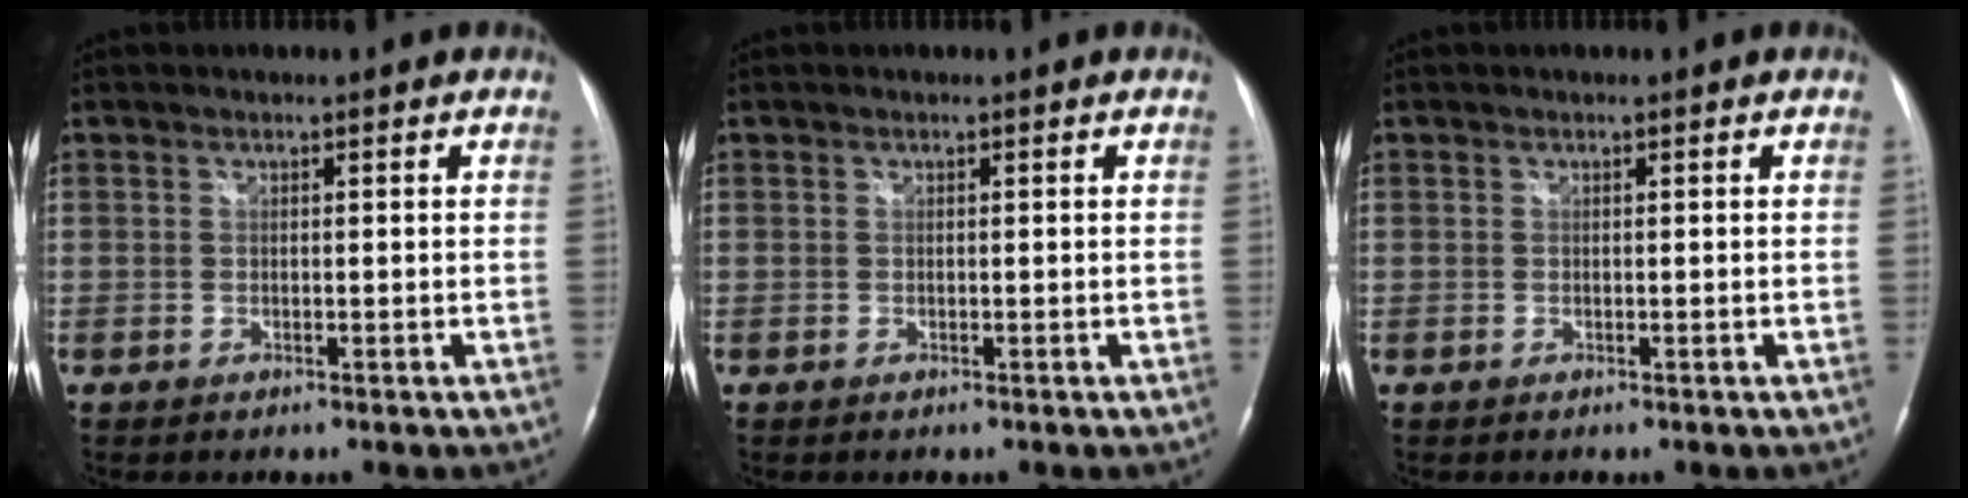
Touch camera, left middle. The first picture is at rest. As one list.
[{"total": 0.0}, {"total": 0.0}]